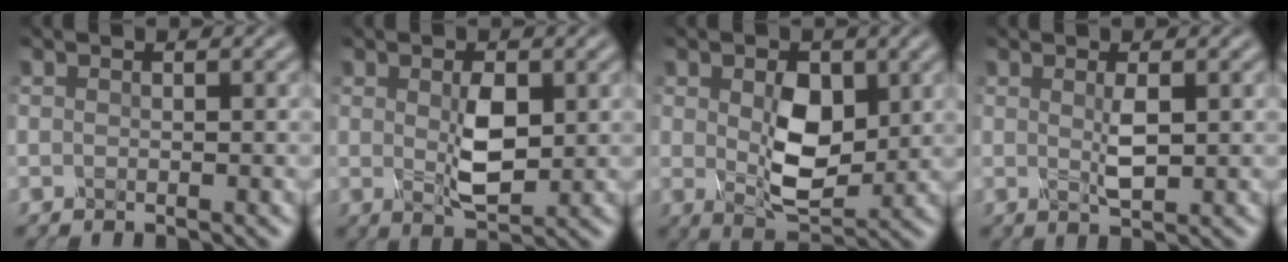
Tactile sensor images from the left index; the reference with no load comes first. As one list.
[{"total": 3.2, "force": [0.5, 1.3, 2.9], "torque": [-0.066, 0.000, 0.014]}, {"total": 5.3, "force": [0.8, 3.1, 4.2], "torque": [-0.081, -0.003, 0.018]}, {"total": 1.3, "force": [0.5, 0.0, 1.2], "torque": [-0.034, 0.002, 0.011]}]